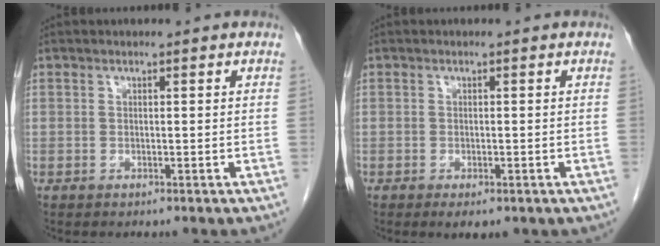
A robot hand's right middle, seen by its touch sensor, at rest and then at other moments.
{"total": 3.0, "force": [-1.8, 1.3, 2.0], "torque": [-0.022, -0.003, -0.019]}